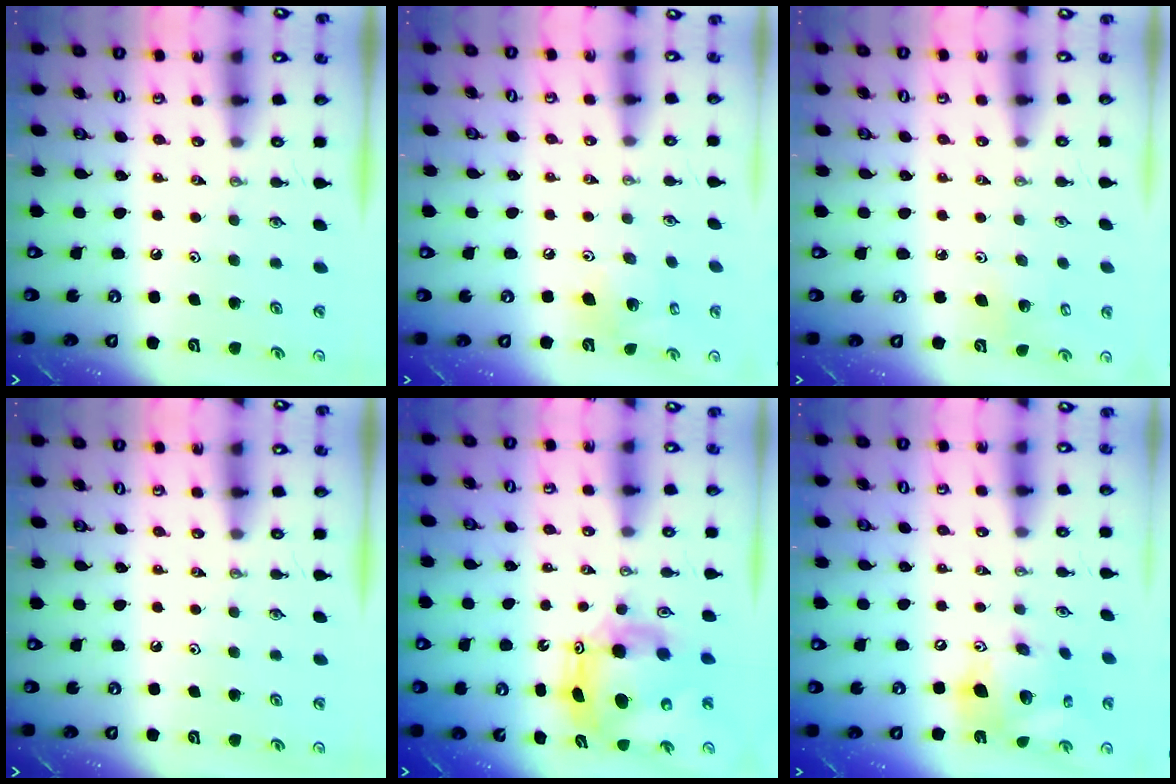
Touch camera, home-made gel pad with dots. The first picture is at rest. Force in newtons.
{"total": 11.2, "press": 11.0, "slide": 2.0}
{"total": 3.9, "press": 3.7, "slide": 1.4}
{"total": 0.0}
{"total": 11.9, "press": 11.8, "slide": 0.9}
{"total": 16.6, "press": 16.4, "slide": 2.7}